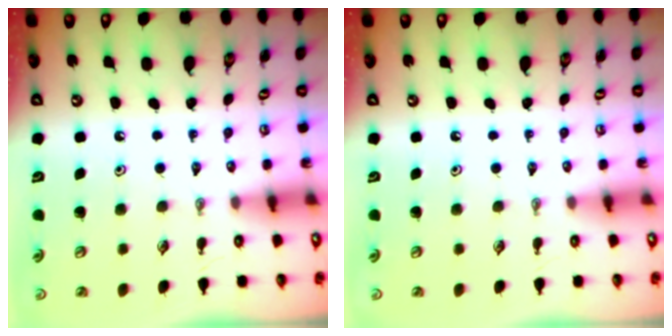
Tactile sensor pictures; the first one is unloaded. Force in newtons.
{"total": 0.0}